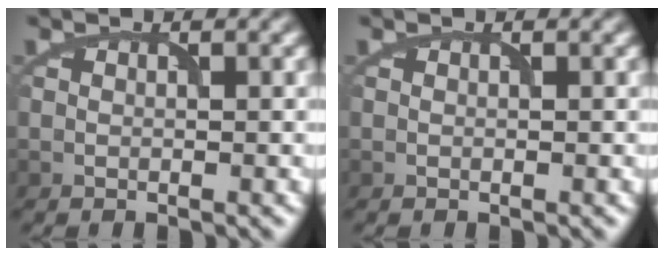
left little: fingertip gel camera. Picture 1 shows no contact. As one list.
[{"total": 0.0}]